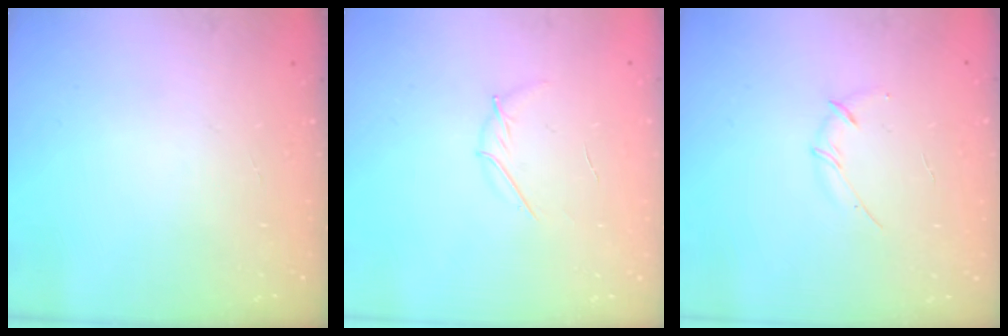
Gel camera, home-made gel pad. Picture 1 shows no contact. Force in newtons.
{"total": 3.8, "press": 3.6, "slide": 1.1}
{"total": 3.0, "press": 2.9, "slide": 0.8}